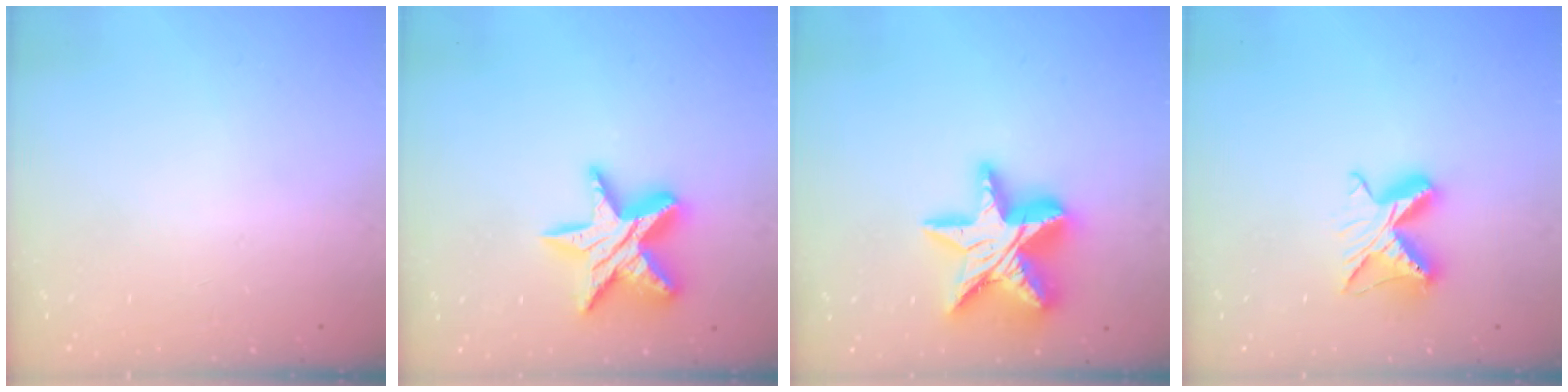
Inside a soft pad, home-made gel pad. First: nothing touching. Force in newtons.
{"total": 16.7, "press": 16.6, "slide": 1.2}
{"total": 21.5, "press": 21.4, "slide": 1.7}
{"total": 9.8, "press": 9.8, "slide": 1.1}